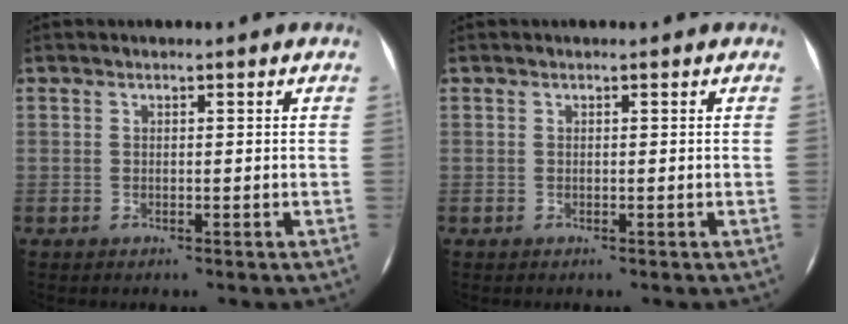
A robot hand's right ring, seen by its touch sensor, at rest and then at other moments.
{"total": 0.0}